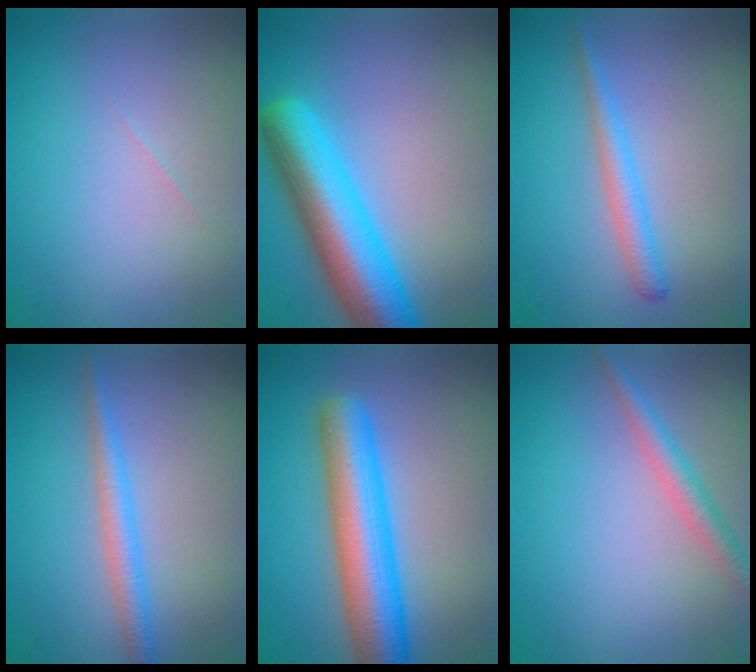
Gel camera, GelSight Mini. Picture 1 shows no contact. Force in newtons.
{"total": 9.1, "press": 9.1, "slide": 0.3}
{"total": 2.2, "press": 2.2, "slide": 0.2}
{"total": 2.3, "press": 2.3, "slide": 0.1}
{"total": 7.9, "press": 7.9, "slide": 0.3}
{"total": 2.4, "press": 2.4, "slide": 0.1}